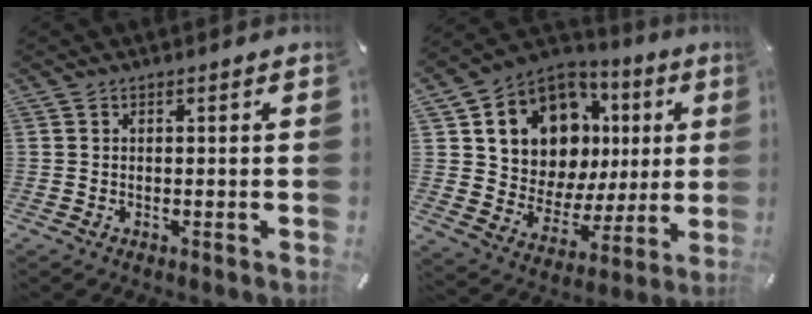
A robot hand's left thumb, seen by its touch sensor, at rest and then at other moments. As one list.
[{"total": 12.5, "force": [5.3, 10.2, 4.7], "torque": [-0.083, -0.057, 0.104]}]